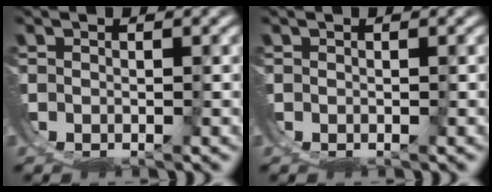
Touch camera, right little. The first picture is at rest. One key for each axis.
{"total": 0.0}